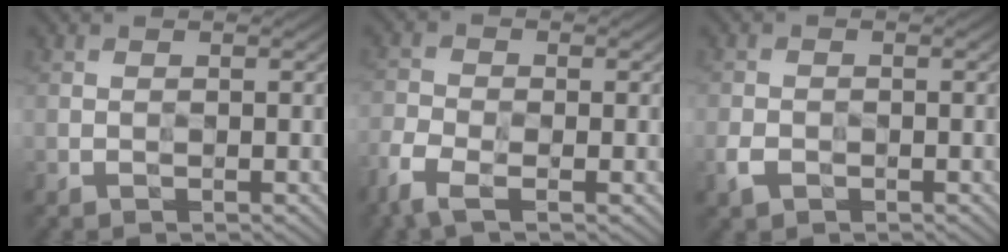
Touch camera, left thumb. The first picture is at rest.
{"total": 4.6, "force": [-3.0, 1.9, 2.9], "torque": [-0.068, -0.011, -0.070]}
{"total": 1.8, "force": [-1.0, 1.4, 0.7], "torque": [-0.013, -0.002, -0.025]}